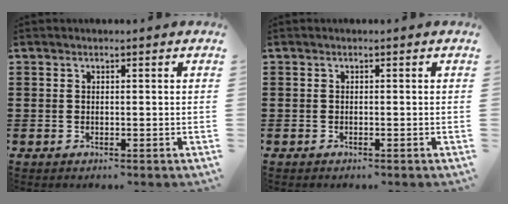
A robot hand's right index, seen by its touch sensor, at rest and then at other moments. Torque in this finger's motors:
{"motor_torque": [0.18, -0.06, 0.00, -0.01]}